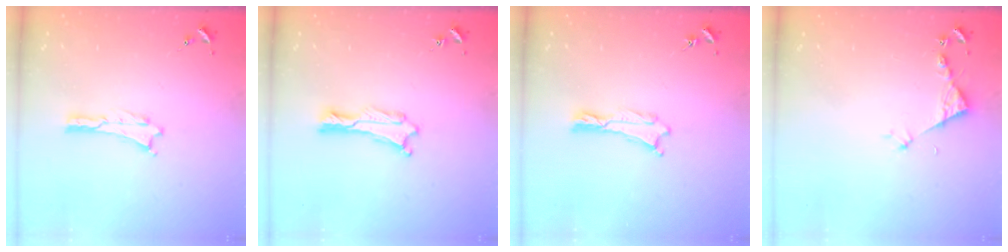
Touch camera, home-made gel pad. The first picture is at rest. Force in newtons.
{"total": 0.8, "press": 0.7, "slide": 0.2}
{"total": 0.0}
{"total": 3.5, "press": 3.5, "slide": 0.3}